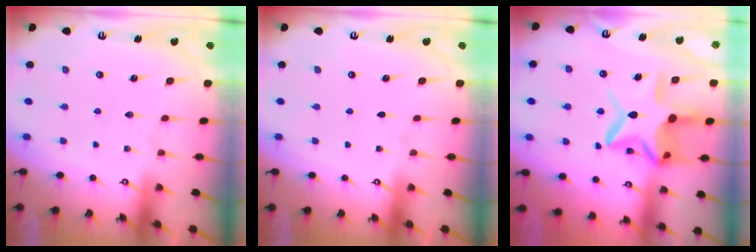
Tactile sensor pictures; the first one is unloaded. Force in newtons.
{"total": 0.0}
{"total": 14.2, "press": 14.0, "slide": 2.0}